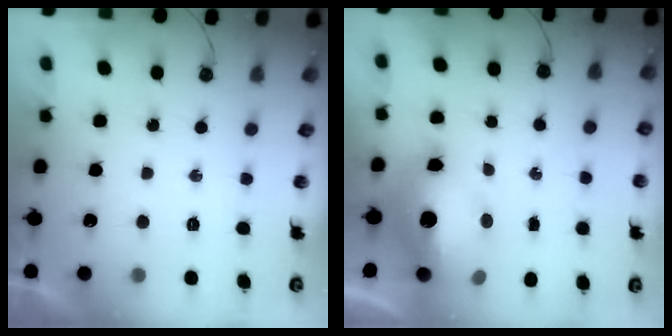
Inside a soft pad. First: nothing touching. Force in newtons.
{"total": 12.5, "press": 12.4, "slide": 1.1}